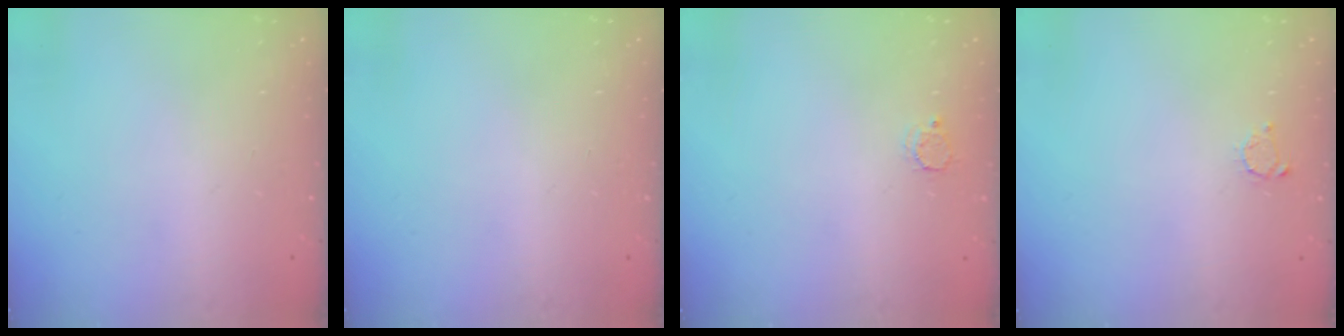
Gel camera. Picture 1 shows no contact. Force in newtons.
{"total": 0.0}
{"total": 2.5, "press": 2.5, "slide": 0.3}
{"total": 2.6, "press": 2.5, "slide": 0.4}